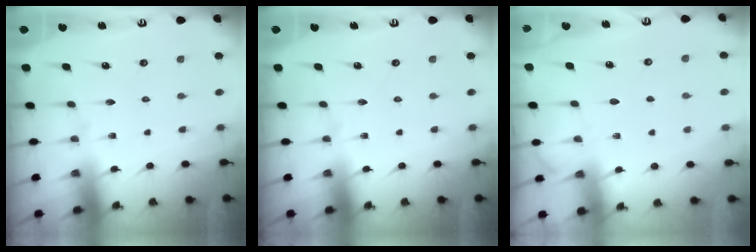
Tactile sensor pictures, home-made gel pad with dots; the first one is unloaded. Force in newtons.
{"total": 0.0}
{"total": 5.5, "press": 5.5, "slide": 0.6}